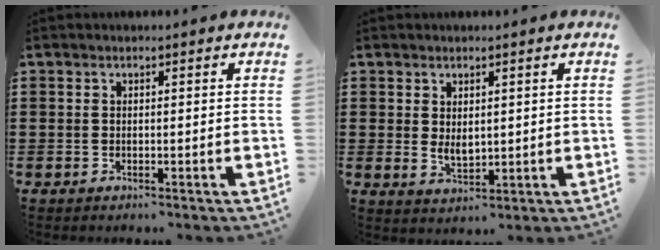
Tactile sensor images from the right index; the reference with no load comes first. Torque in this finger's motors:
{"motor_torque": [2.14, 0.00, 0.25, 0.06]}